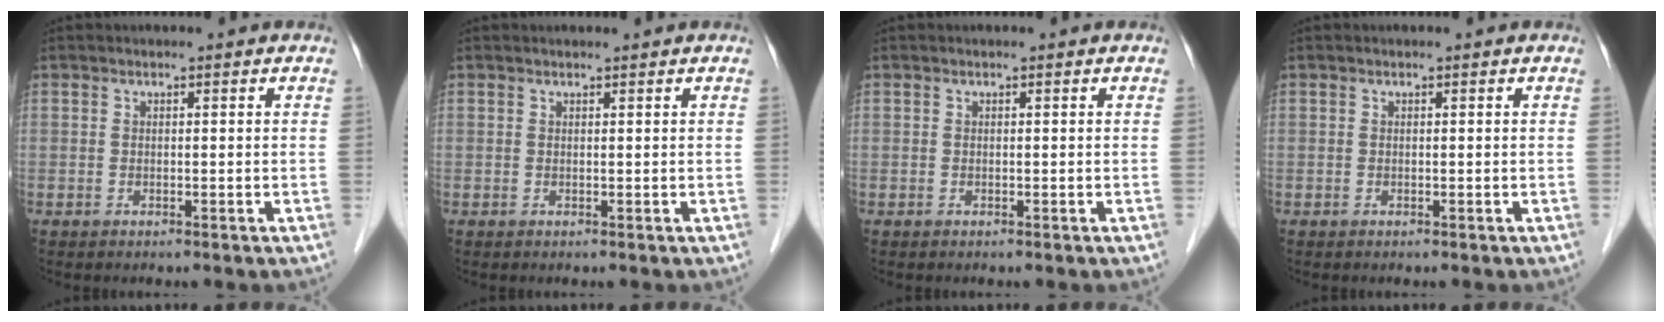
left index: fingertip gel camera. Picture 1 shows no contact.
{"total": 0.9, "force": [0.9, -0.1, 0.1], "torque": [-0.006, 0.003, 0.016]}
{"total": 0.0}
{"total": 0.0}